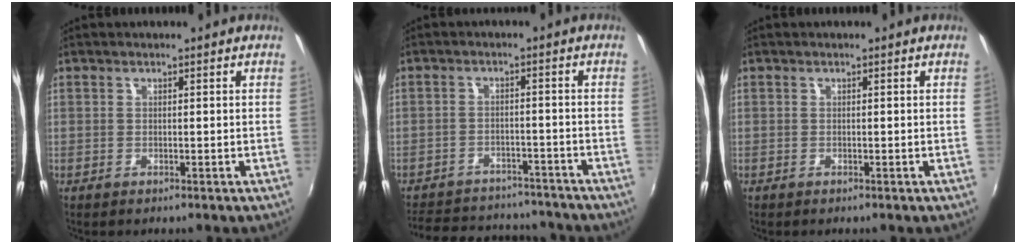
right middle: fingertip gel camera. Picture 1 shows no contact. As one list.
[{"total": 18.3, "force": [-15.6, 7.3, 6.2], "torque": [-0.147, 0.024, -0.204]}, {"total": 0.0}]